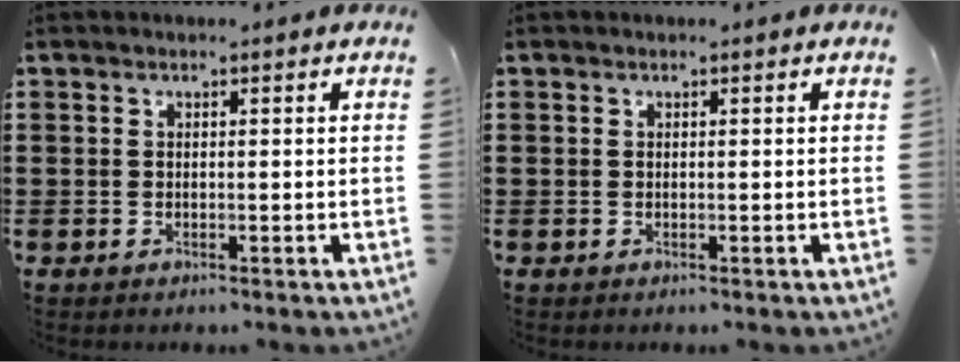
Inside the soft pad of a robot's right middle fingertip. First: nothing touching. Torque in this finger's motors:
{"motor_torque": [0.05, -0.04, 0.03, -0.01]}